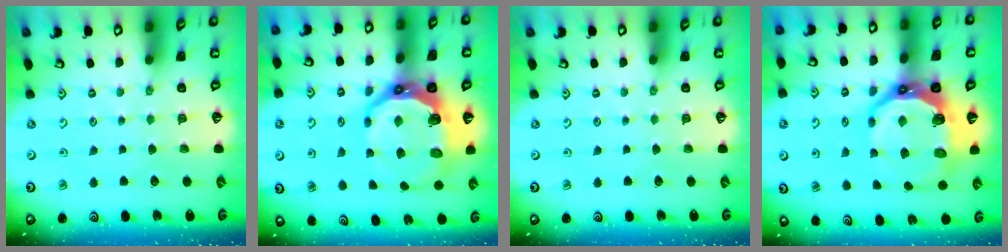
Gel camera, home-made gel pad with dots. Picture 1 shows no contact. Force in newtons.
{"total": 15.7, "press": 14.8, "slide": 5.3}
{"total": 0.0}
{"total": 15.7, "press": 14.8, "slide": 5.3}